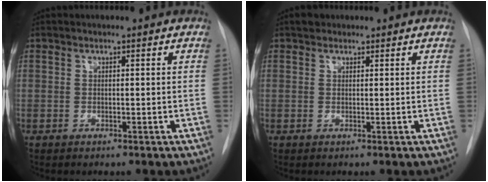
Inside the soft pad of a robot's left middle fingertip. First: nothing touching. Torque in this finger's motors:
{"motor_torque": [0.04, -0.04, 0.00, 0.00]}